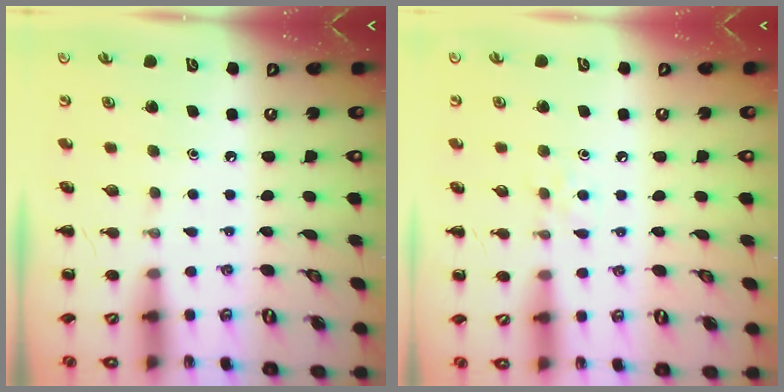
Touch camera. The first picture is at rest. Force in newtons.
{"total": 4.3, "press": 4.1, "slide": 1.2}